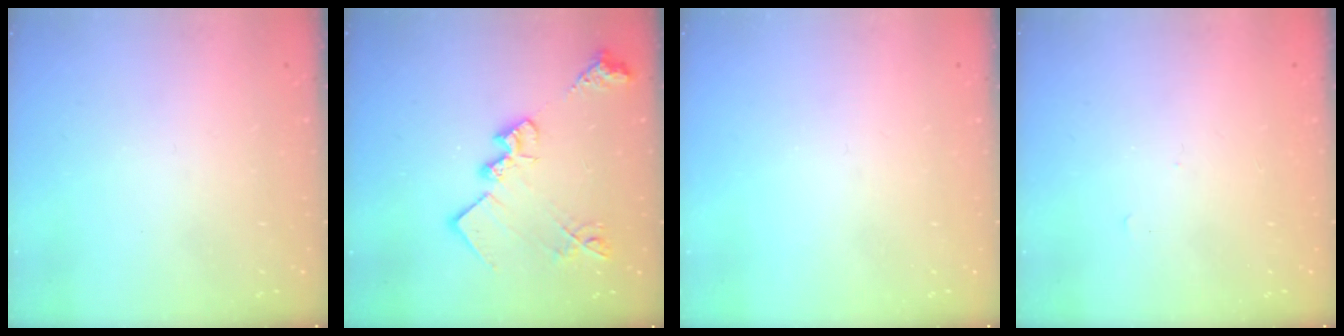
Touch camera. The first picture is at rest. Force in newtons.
{"total": 17.5, "press": 17.5, "slide": 1.1}
{"total": 0.0}
{"total": 3.6, "press": 3.6, "slide": 0.4}